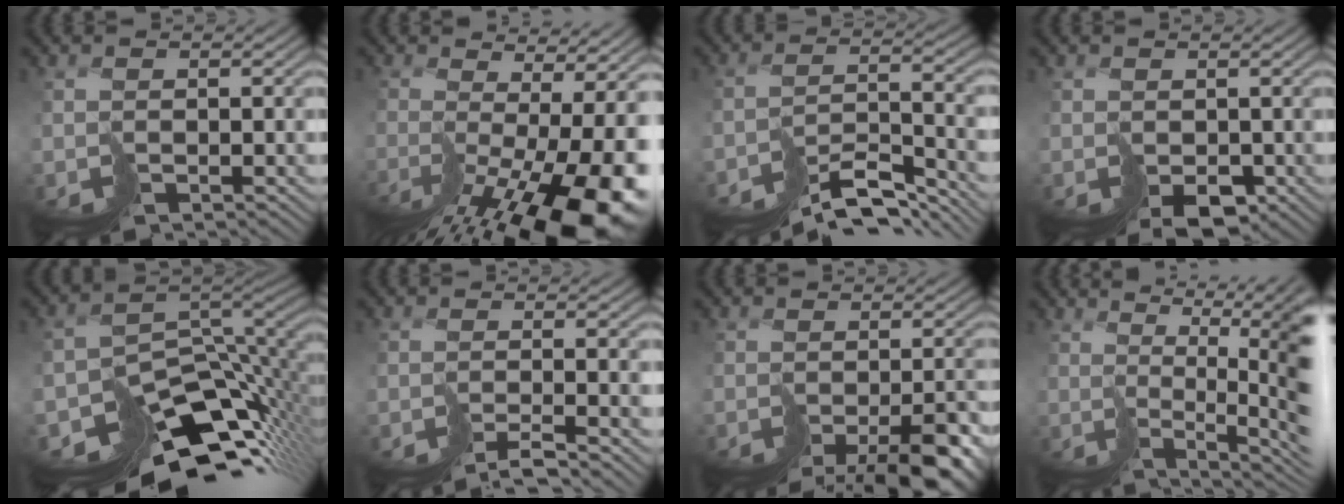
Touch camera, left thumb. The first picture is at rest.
{"total": 15.4, "force": [-5.8, 4.3, 13.6], "torque": [-0.195, -0.028, -0.067]}
{"total": 9.4, "force": [-8.3, 1.6, 4.1], "torque": [-0.062, 0.000, -0.133]}
{"total": 3.1, "force": [-0.9, 2.3, 1.8], "torque": [-0.031, -0.007, -0.006]}
{"total": 12.5, "force": [-7.1, 6.2, 8.2], "torque": [-0.158, -0.031, -0.092]}
{"total": 3.4, "force": [-2.4, -0.4, 2.4], "torque": [-0.026, 0.002, -0.040]}
{"total": 11.4, "force": [-8.8, 3.9, 6.2], "torque": [-0.087, -0.032, -0.079]}
{"total": 12.2, "force": [2.0, 3.4, 11.5], "torque": [-0.134, 0.021, 0.046]}